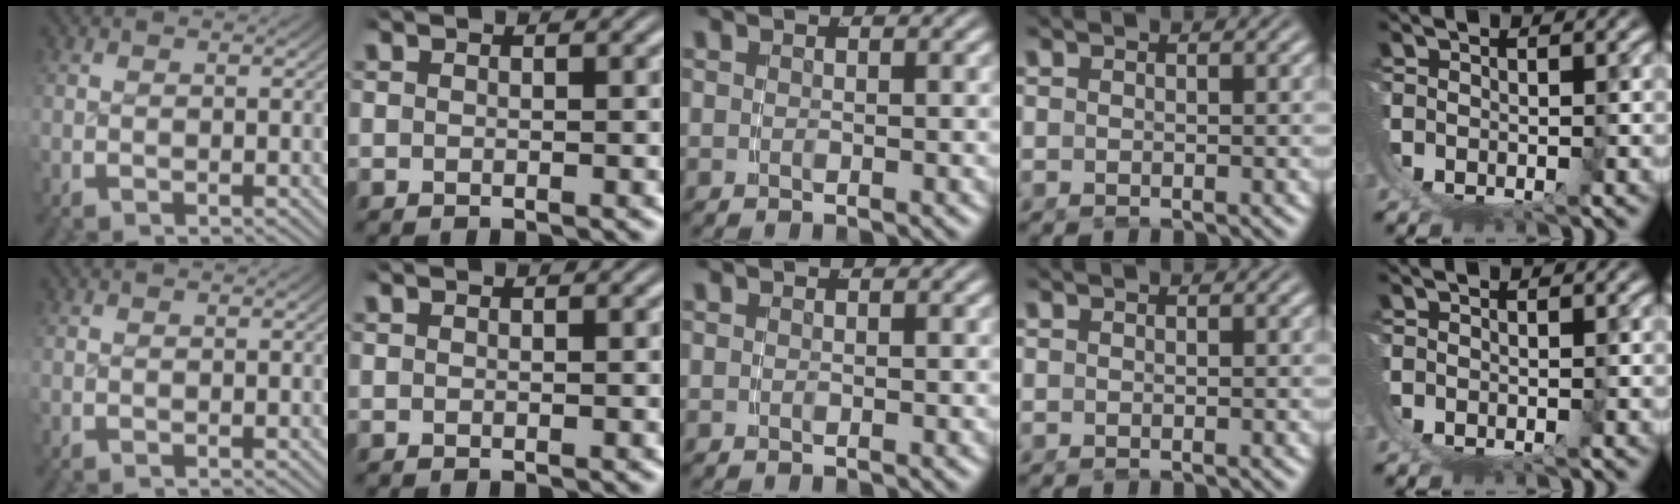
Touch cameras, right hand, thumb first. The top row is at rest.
{}